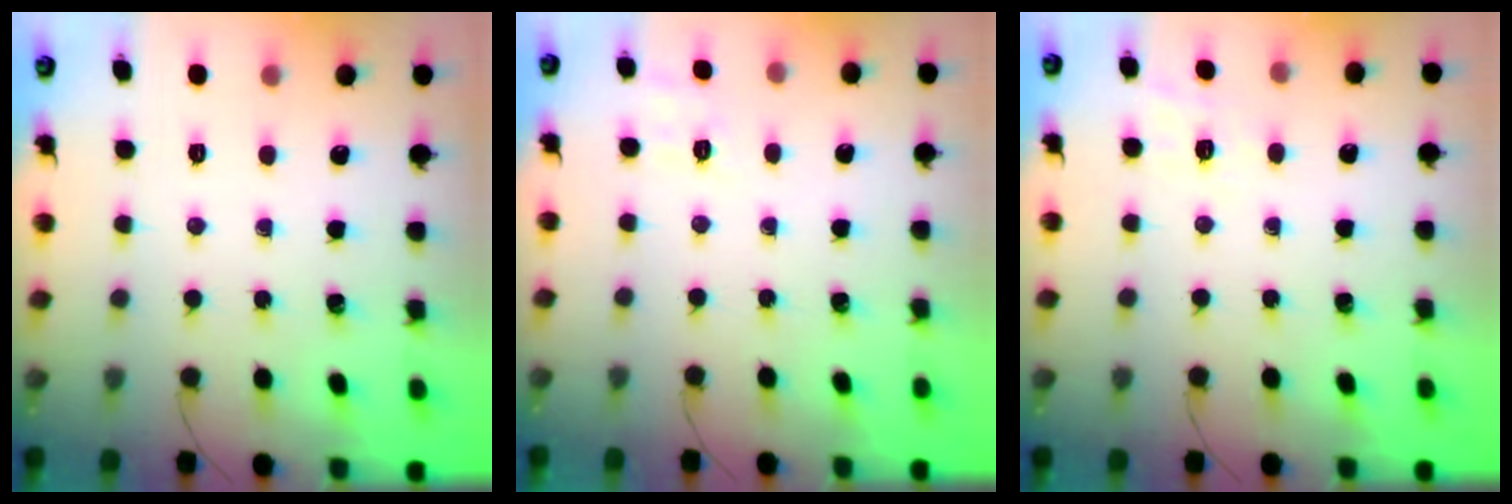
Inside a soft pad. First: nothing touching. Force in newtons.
{"total": 2.5, "press": 1.6, "slide": 1.9}
{"total": 2.3, "press": 0.6, "slide": 2.2}